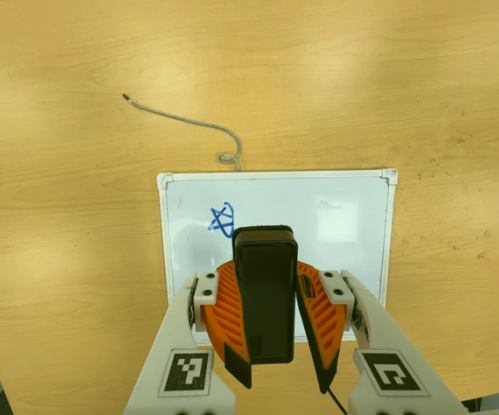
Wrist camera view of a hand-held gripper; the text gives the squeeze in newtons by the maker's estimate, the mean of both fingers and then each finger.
{"total": 11.3, "left": 10.2, "right": 12.3}